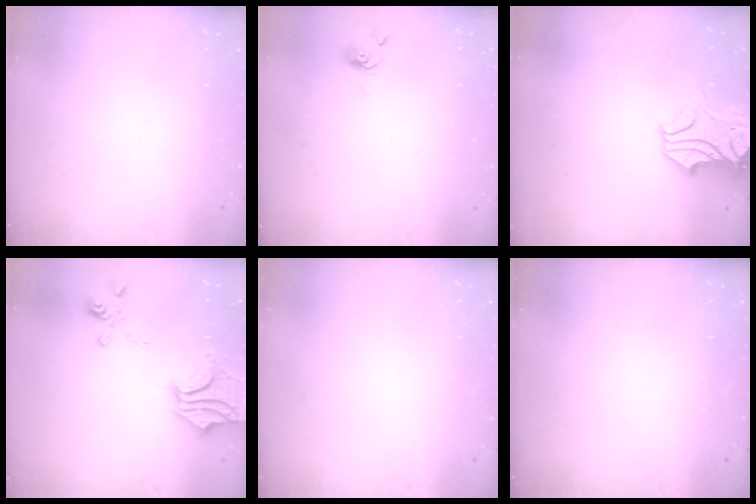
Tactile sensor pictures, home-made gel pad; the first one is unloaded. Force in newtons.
{"total": 0.9, "press": 0.8, "slide": 0.3}
{"total": 3.2, "press": 2.8, "slide": 1.6}
{"total": 5.9, "press": 5.2, "slide": 2.7}
{"total": 0.0}
{"total": 0.0}